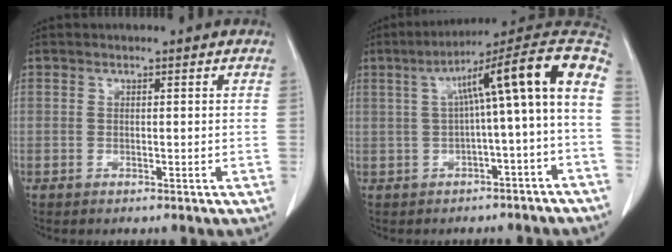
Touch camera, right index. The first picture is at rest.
{"total": 13.8, "force": [0.6, 0.0, 13.8], "torque": [-0.198, 0.050, 0.006]}